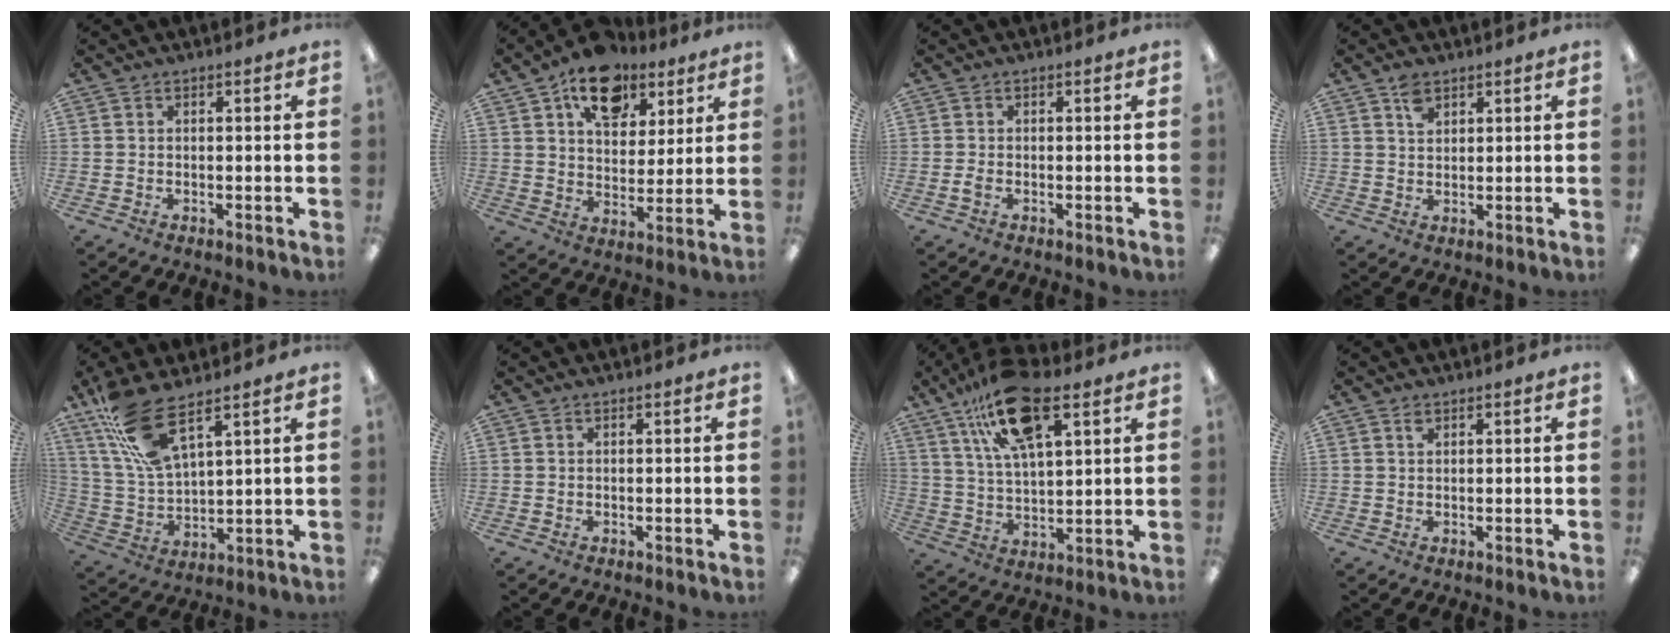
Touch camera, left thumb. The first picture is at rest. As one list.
[{"total": 14.9, "force": [9.3, 9.2, 7.1], "torque": [-0.099, -0.047, 0.168]}, {"total": 1.2, "force": [-0.5, 0.5, 1.0], "torque": [-0.026, -0.003, -0.011]}, {"total": 3.4, "force": [2.3, 1.9, 1.6], "torque": [-0.022, -0.008, 0.041]}, {"total": 13.8, "force": [9.3, 4.4, 9.2], "torque": [-0.204, -0.034, 0.171]}, {"total": 0.0}, {"total": 17.6, "force": [10.3, 6.7, 12.6], "torque": [-0.231, -0.024, 0.178]}, {"total": 1.0, "force": [0.7, 0.5, 0.5], "torque": [-0.013, 0.000, 0.014]}]